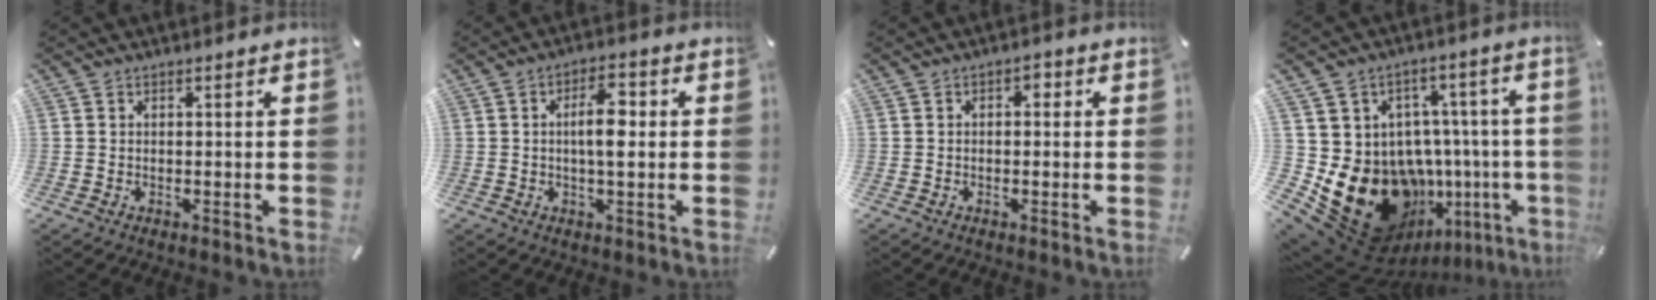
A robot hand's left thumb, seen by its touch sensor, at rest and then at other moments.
{"total": 7.7, "force": [0.4, 3.0, 7.0], "torque": [-0.123, 0.006, 0.000]}
{"total": 1.6, "force": [-0.5, 1.0, 1.2], "torque": [-0.024, 0.010, -0.013]}
{"total": 23.0, "force": [-7.4, 16.9, 13.9], "torque": [-0.231, 0.008, -0.071]}